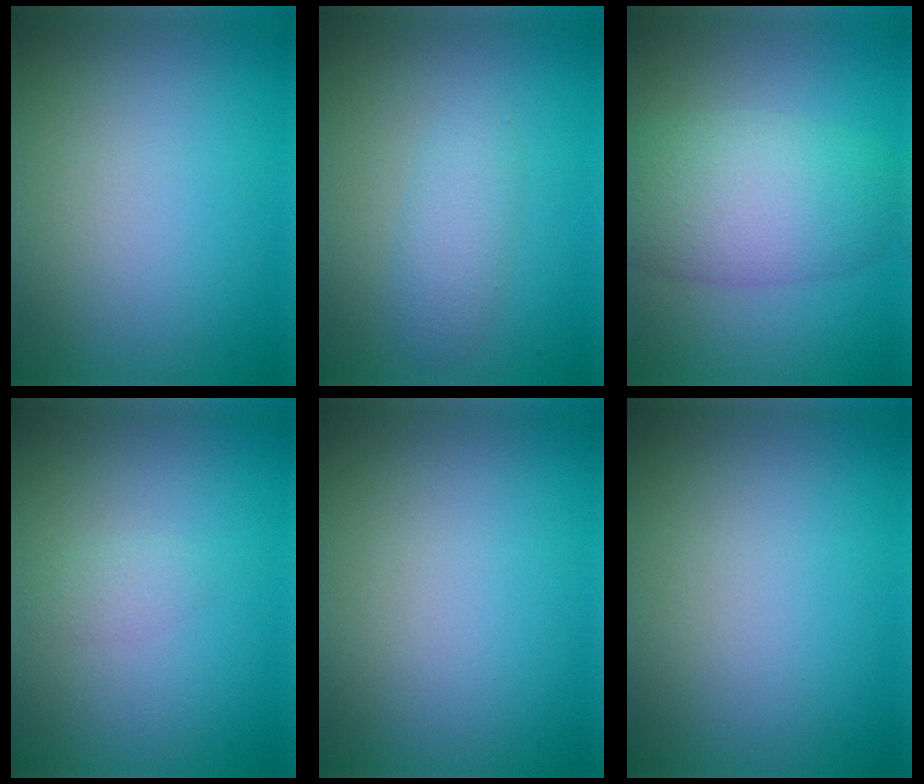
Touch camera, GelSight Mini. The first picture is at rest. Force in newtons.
{"total": 2.1, "press": 2.1, "slide": 0.1}
{"total": 7.1, "press": 7.1, "slide": 0.1}
{"total": 0.8, "press": 0.8, "slide": 0.0}
{"total": 0.0}
{"total": 0.0}